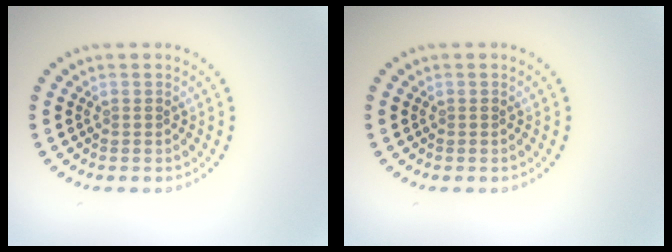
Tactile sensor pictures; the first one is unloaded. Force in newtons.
{"total": 0.0}